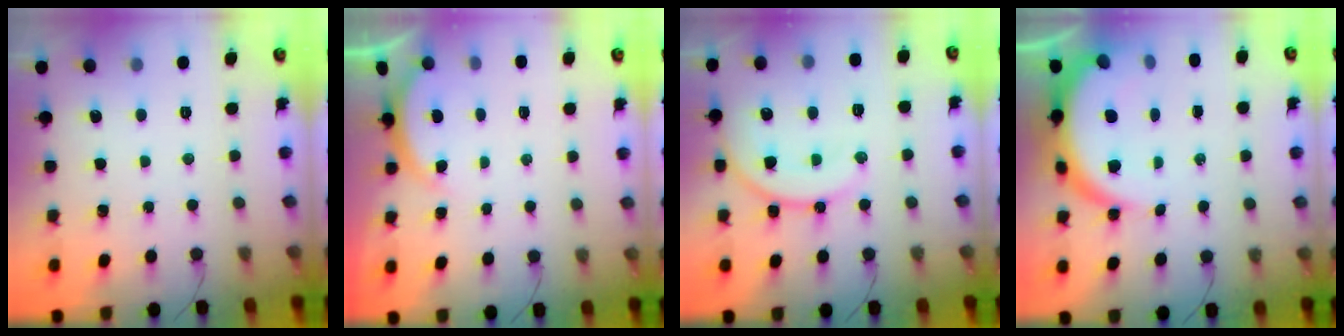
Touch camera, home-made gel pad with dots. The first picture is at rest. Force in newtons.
{"total": 1.7, "press": 1.7, "slide": 0.4}
{"total": 14.5, "press": 14.4, "slide": 1.8}
{"total": 10.3, "press": 10.2, "slide": 1.0}